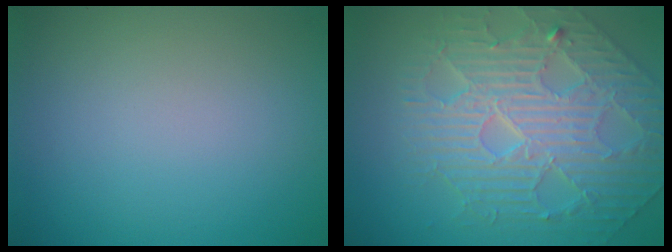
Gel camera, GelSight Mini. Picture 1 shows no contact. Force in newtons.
{"total": 5.9, "press": 5.2, "slide": 2.6}